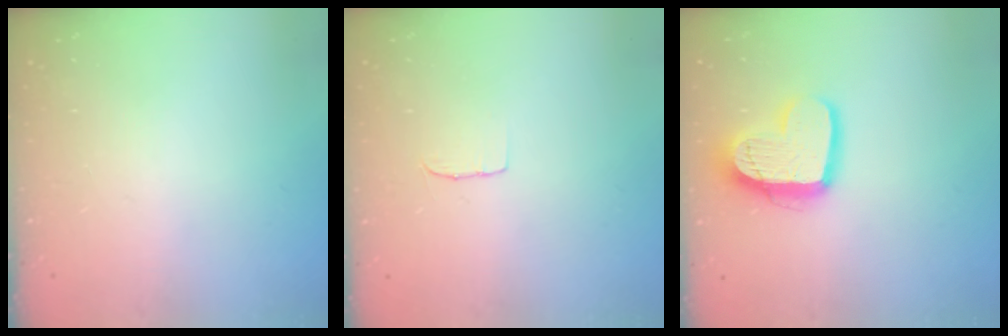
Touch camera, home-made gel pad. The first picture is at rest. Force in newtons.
{"total": 4.4, "press": 4.3, "slide": 0.4}
{"total": 15.3, "press": 15.2, "slide": 1.3}